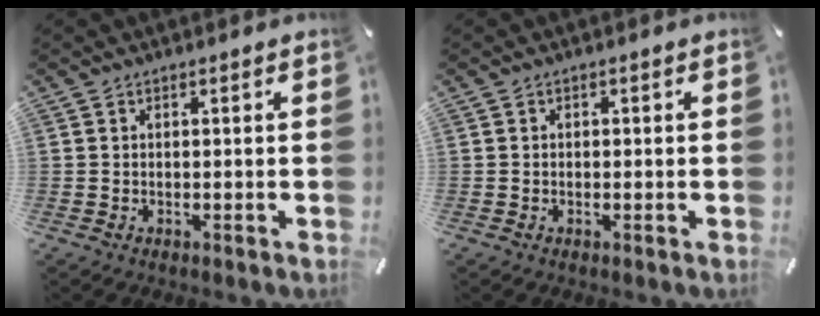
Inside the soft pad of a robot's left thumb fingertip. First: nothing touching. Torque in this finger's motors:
{"motor_torque": [0.28, 0.28, -0.06, 0.00, -0.01]}